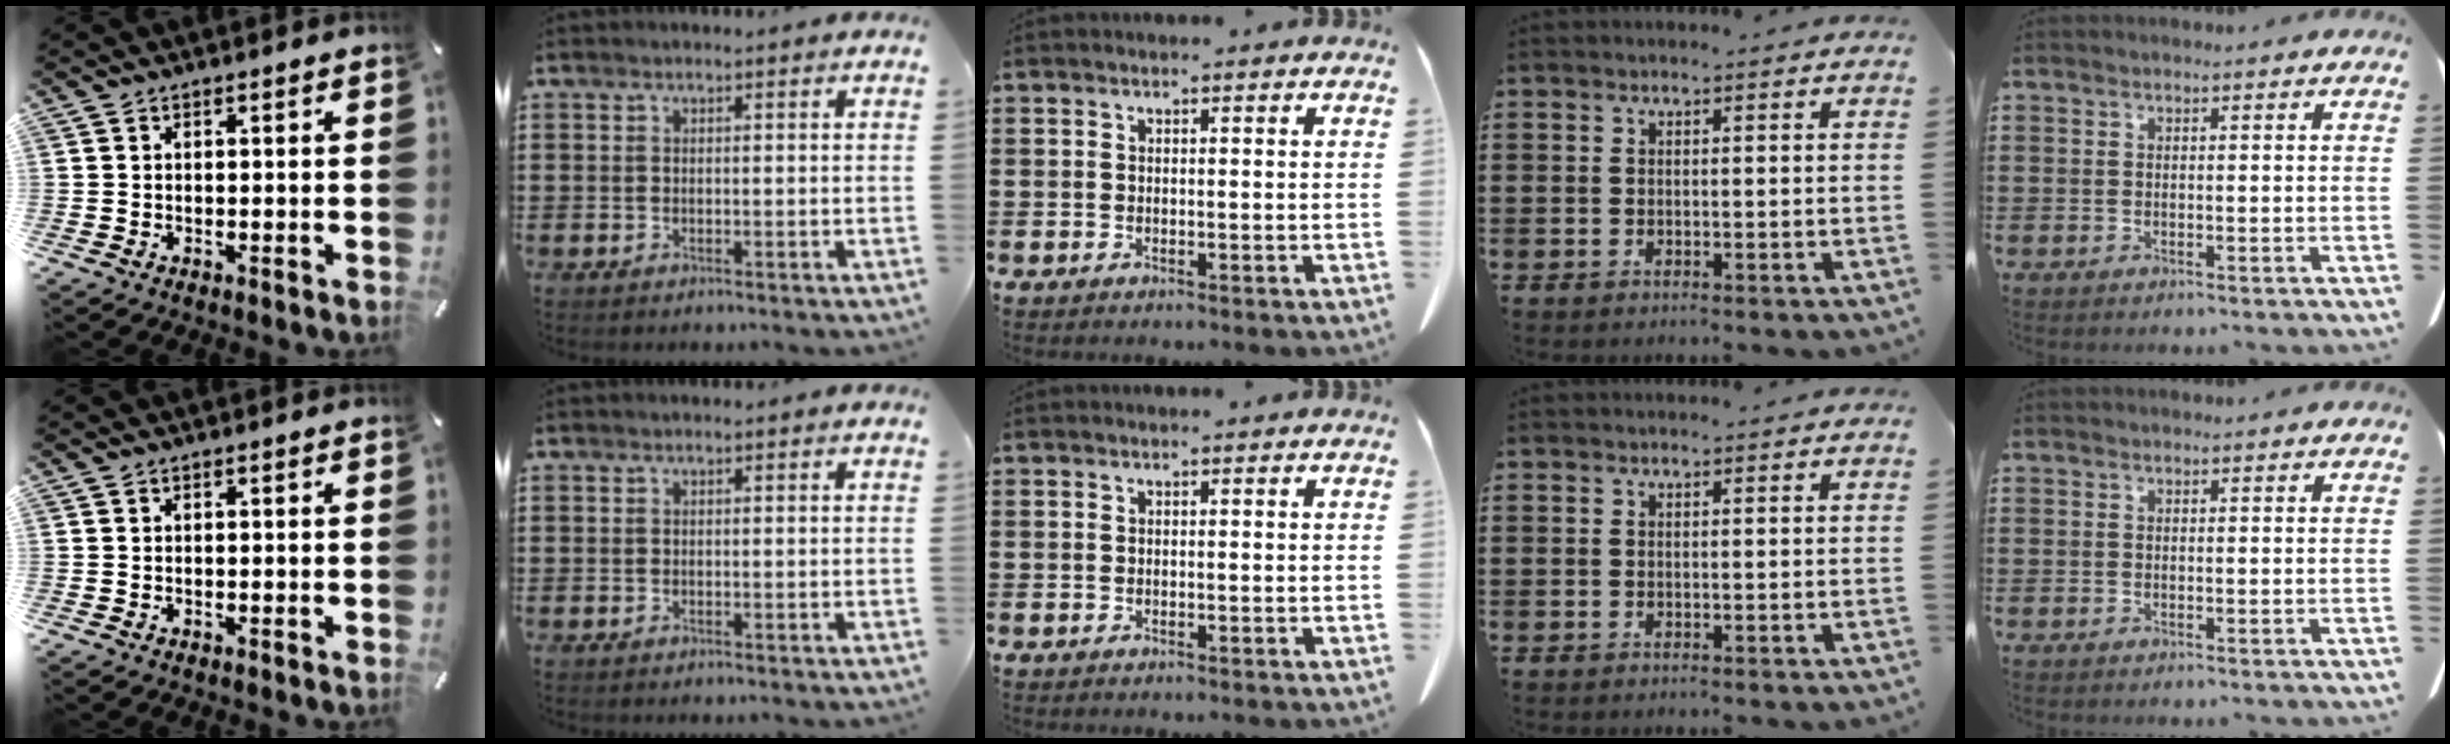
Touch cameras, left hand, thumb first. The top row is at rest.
{}